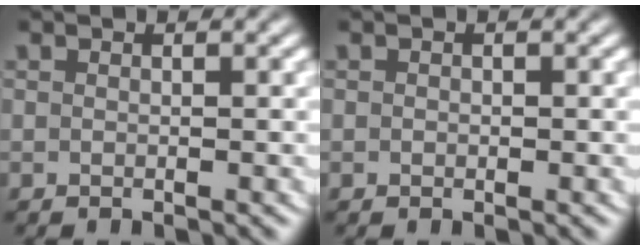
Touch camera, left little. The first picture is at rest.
{"total": 0.0}